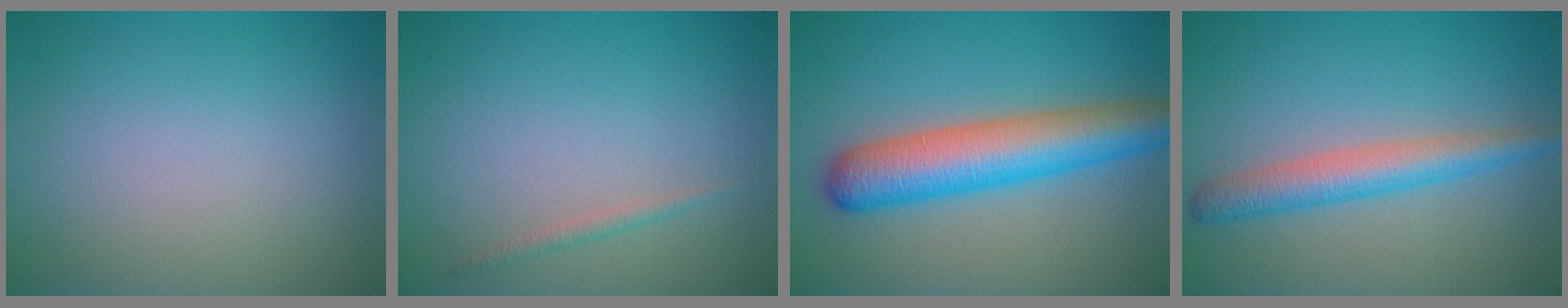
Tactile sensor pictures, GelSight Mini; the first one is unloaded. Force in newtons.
{"total": 0.9, "press": 0.9, "slide": 0.1}
{"total": 7.7, "press": 7.6, "slide": 0.3}
{"total": 3.8, "press": 3.8, "slide": 0.1}